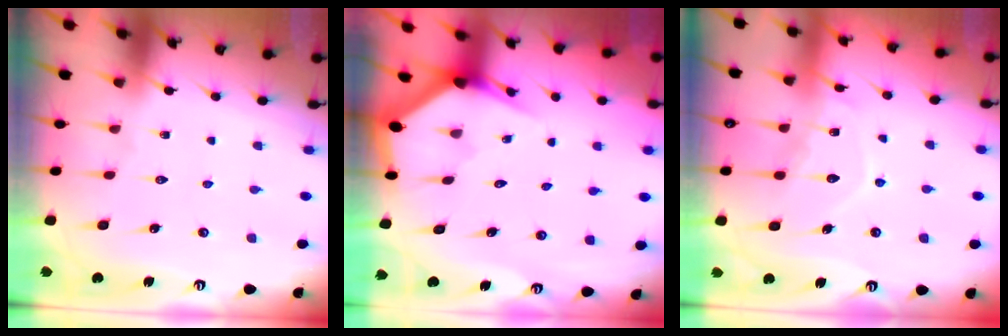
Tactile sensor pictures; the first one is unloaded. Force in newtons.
{"total": 2.9, "press": 2.9, "slide": 0.2}
{"total": 10.3, "press": 10.3, "slide": 0.6}